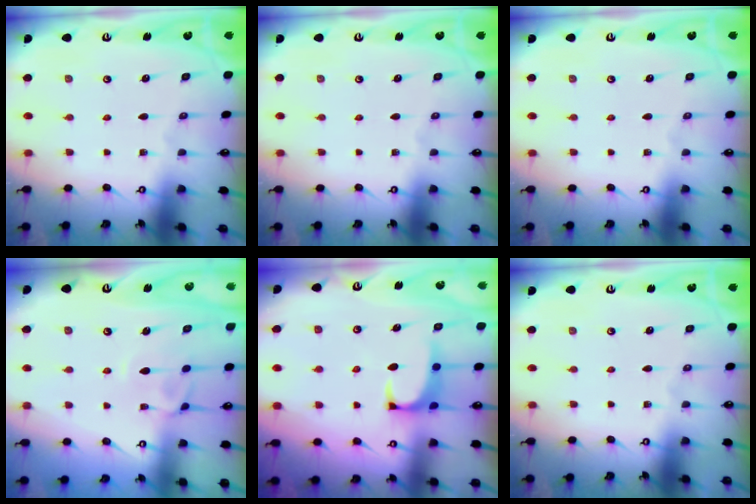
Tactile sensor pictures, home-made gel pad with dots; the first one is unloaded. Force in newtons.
{"total": 0.0}
{"total": 0.0}
{"total": 2.7, "press": 2.4, "slide": 1.2}
{"total": 0.9, "press": 0.6, "slide": 0.7}
{"total": 0.0}